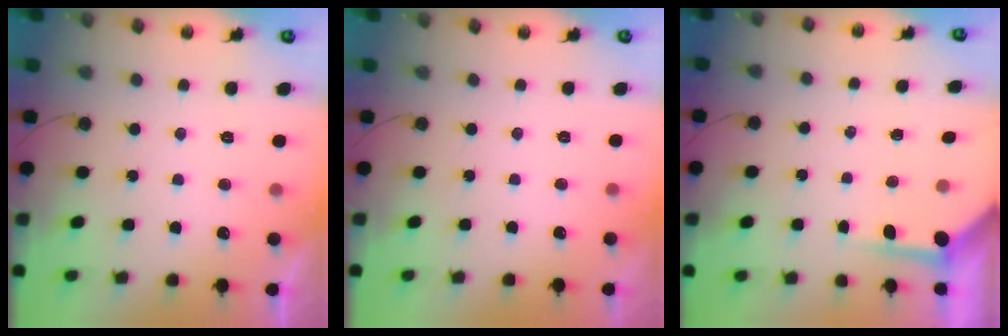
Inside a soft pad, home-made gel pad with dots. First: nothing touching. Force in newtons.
{"total": 0.0}
{"total": 3.8, "press": 3.7, "slide": 0.5}